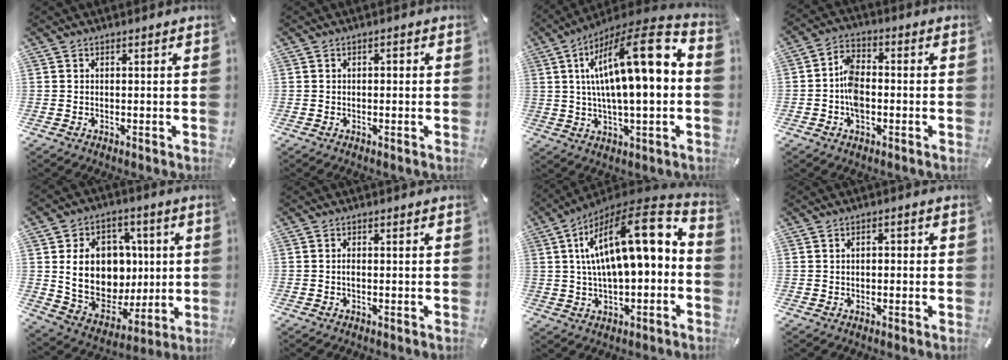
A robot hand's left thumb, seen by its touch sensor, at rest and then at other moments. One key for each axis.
{"total": 1.1, "fx": -0.1, "fy": 0.7, "fz": 0.8, "tx": -0.015, "ty": 0.006, "tz": -0.006}
{"total": 20.3, "fx": 3.2, "fy": 6.3, "fz": 19.1, "tx": -0.306, "ty": -0.018, "tz": 0.042}
{"total": 7.2, "fx": -1.9, "fy": 5.1, "fz": 4.7, "tx": -0.091, "ty": 0.017, "tz": -0.032}
{"total": 17.2, "fx": 2.8, "fy": 14.3, "fz": 9.0, "tx": -0.148, "ty": -0.017, "tz": 0.071}
{"total": 1.1, "fx": -0.3, "fy": 0.4, "fz": 1.0, "tx": -0.019, "ty": -0.001, "tz": -0.005}
{"total": 20.0, "fx": 4.3, "fy": 8.4, "fz": 17.7, "tx": -0.286, "ty": -0.021, "tz": 0.063}
{"total": 1.8, "fx": -0.3, "fy": 1.2, "fz": 1.3, "tx": -0.025, "ty": 0.007, "tz": -0.009}